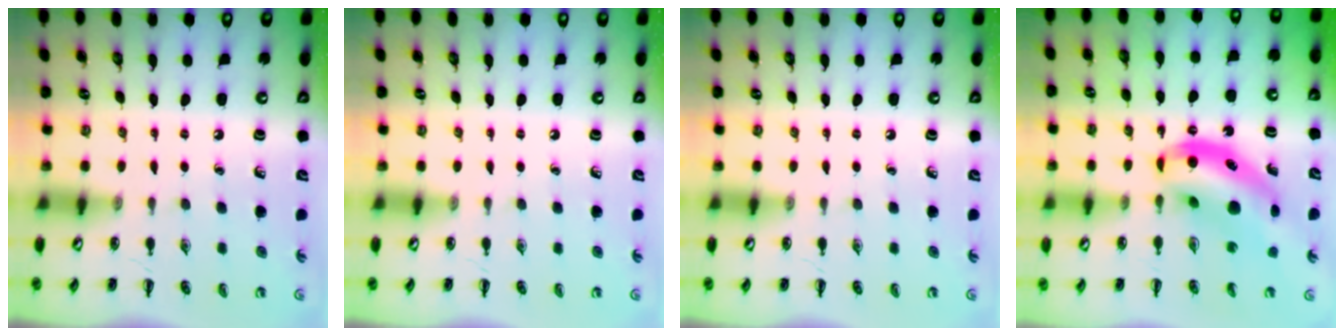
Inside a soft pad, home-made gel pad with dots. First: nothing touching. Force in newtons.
{"total": 0.0}
{"total": 0.0}
{"total": 12.4, "press": 12.1, "slide": 2.8}